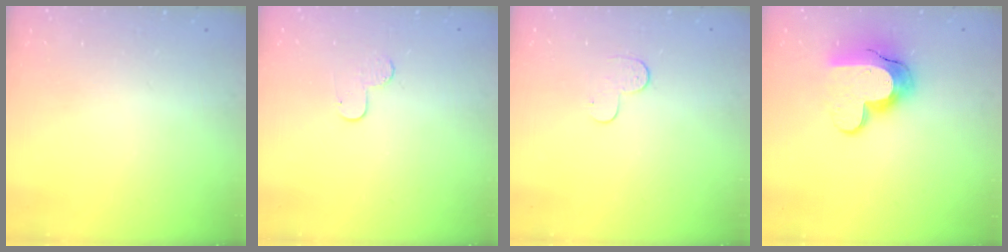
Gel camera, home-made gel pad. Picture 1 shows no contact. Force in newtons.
{"total": 5.5, "press": 5.5, "slide": 0.5}
{"total": 4.3, "press": 4.2, "slide": 0.4}
{"total": 14.0, "press": 14.0, "slide": 1.0}